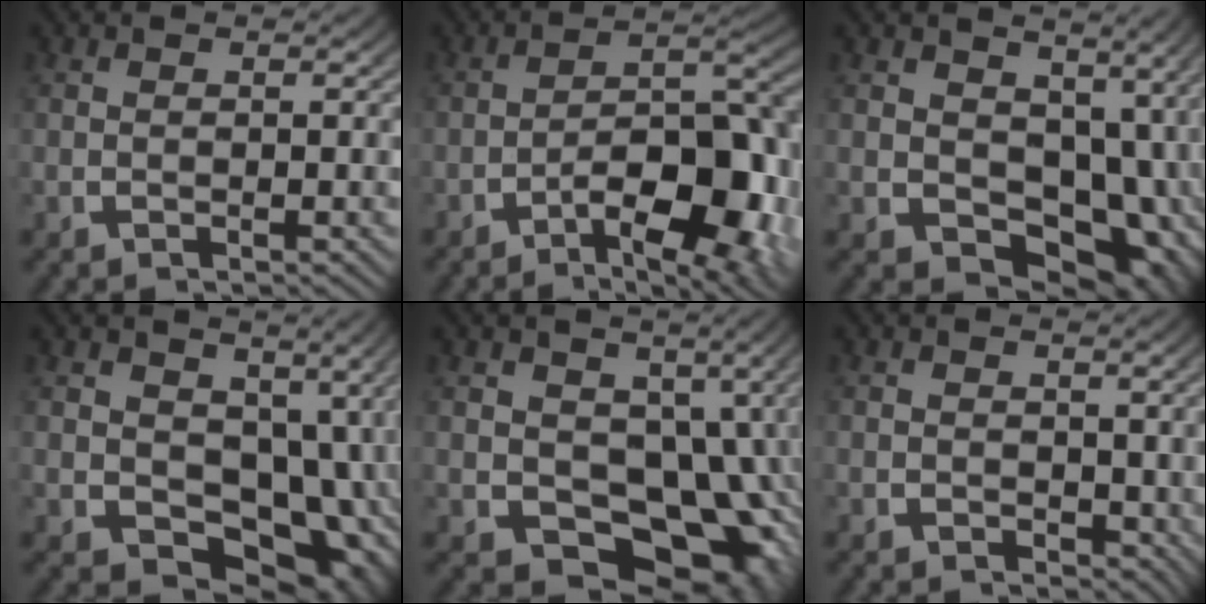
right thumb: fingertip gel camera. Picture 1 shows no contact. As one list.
[{"total": 12.6, "force": [-3.3, 6.3, 10.4], "torque": [-0.159, -0.034, -0.040]}, {"total": 9.9, "force": [-0.1, 7.4, 6.6], "torque": [-0.113, -0.052, 0.018]}, {"total": 11.7, "force": [-0.8, 8.7, 7.7], "torque": [-0.130, -0.059, 0.010]}, {"total": 13.7, "force": [-3.2, 10.4, 8.4], "torque": [-0.157, -0.086, -0.018]}, {"total": 1.5, "force": [0.5, 1.3, 0.7], "torque": [-0.001, -0.009, 0.017]}]